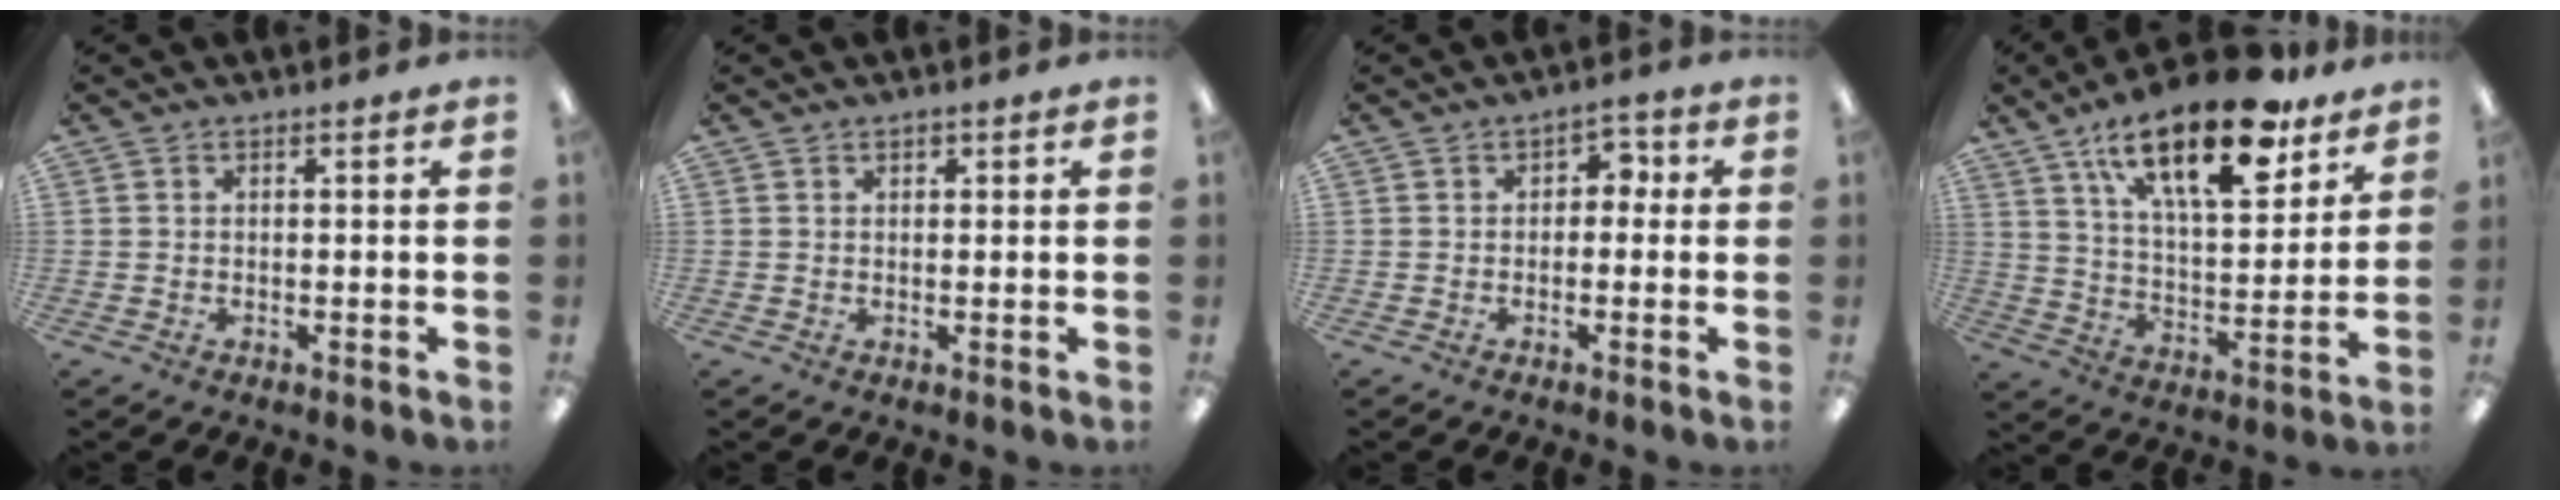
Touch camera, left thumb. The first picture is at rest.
{"total": 0.9, "force": [0.6, 0.6, 0.3], "torque": [-0.007, 0.002, 0.011]}
{"total": 2.9, "force": [-0.2, 2.2, 1.9], "torque": [-0.028, 0.010, -0.011]}
{"total": 22.5, "force": [14.4, 8.6, 15.0], "torque": [-0.228, -0.080, 0.239]}